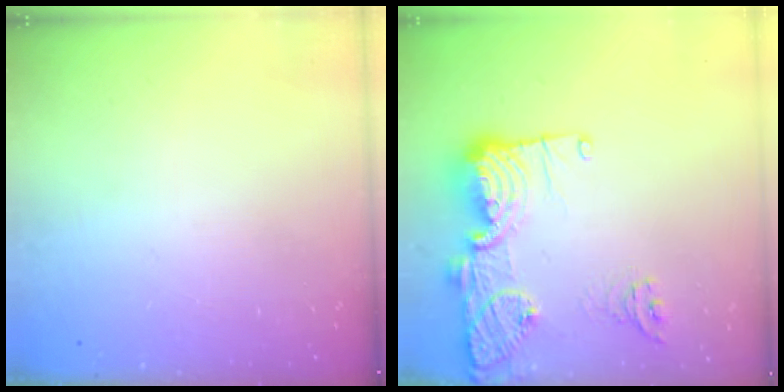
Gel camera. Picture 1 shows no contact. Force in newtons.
{"total": 19.0, "press": 18.0, "slide": 5.9}